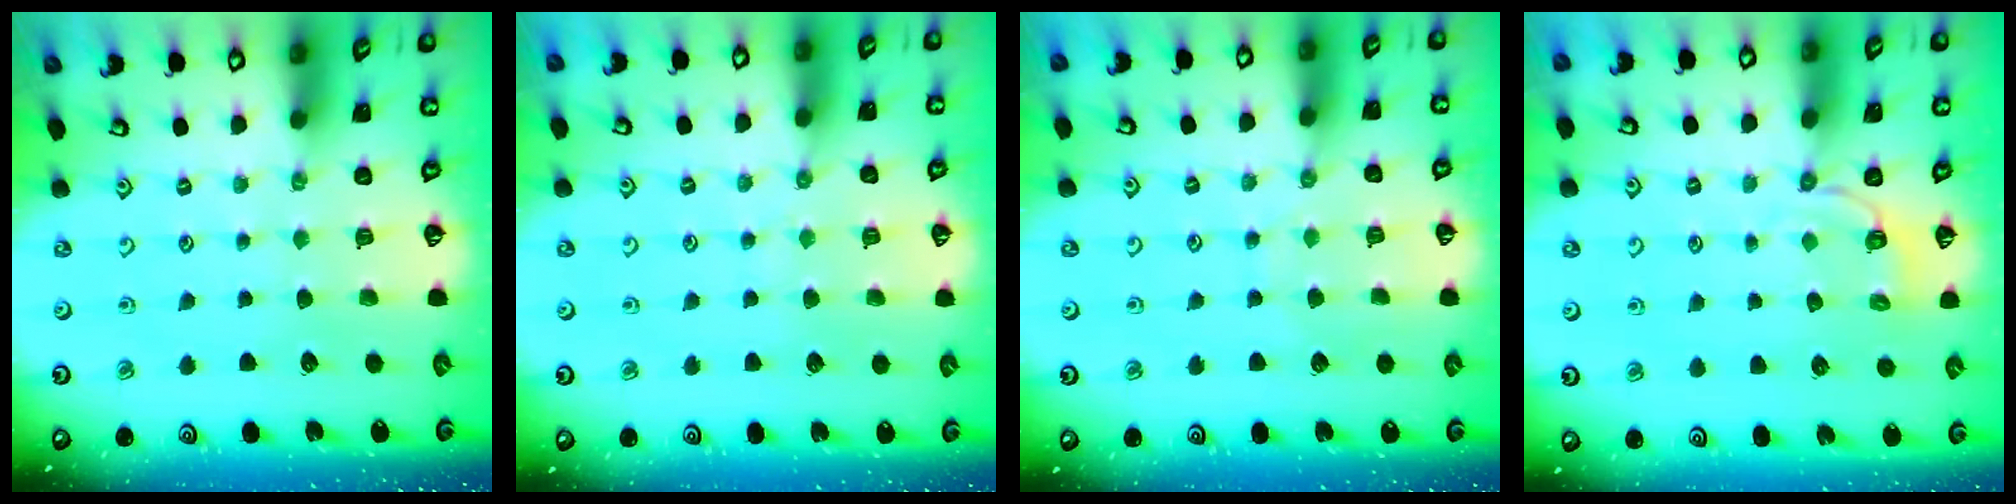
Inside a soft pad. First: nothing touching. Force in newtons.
{"total": 5.0, "press": 5.0, "slide": 0.5}
{"total": 5.4, "press": 5.4, "slide": 0.5}
{"total": 3.0, "press": 1.8, "slide": 2.4}